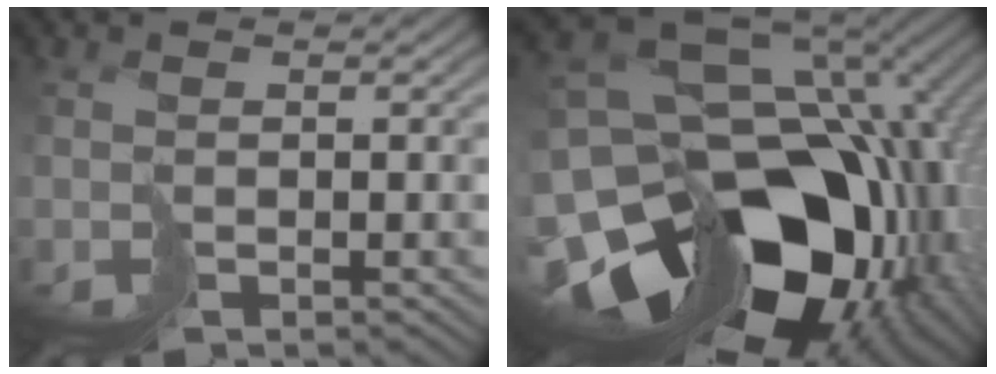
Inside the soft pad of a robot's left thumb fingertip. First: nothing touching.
{"total": 20.4, "force": [-7.2, 14.4, 12.4], "torque": [-0.236, -0.023, -0.087]}